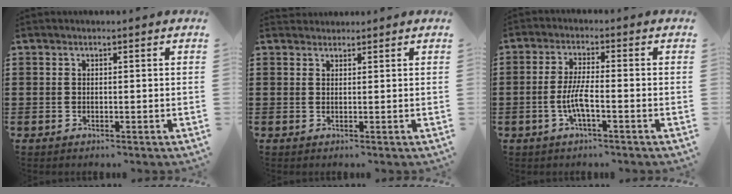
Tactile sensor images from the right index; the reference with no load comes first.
{"total": 1.2, "force": [1.1, 0.3, -0.3], "torque": [0.005, 0.001, 0.023]}
{"total": 5.0, "force": [-1.7, 0.9, 4.6], "torque": [-0.108, -0.008, -0.041]}